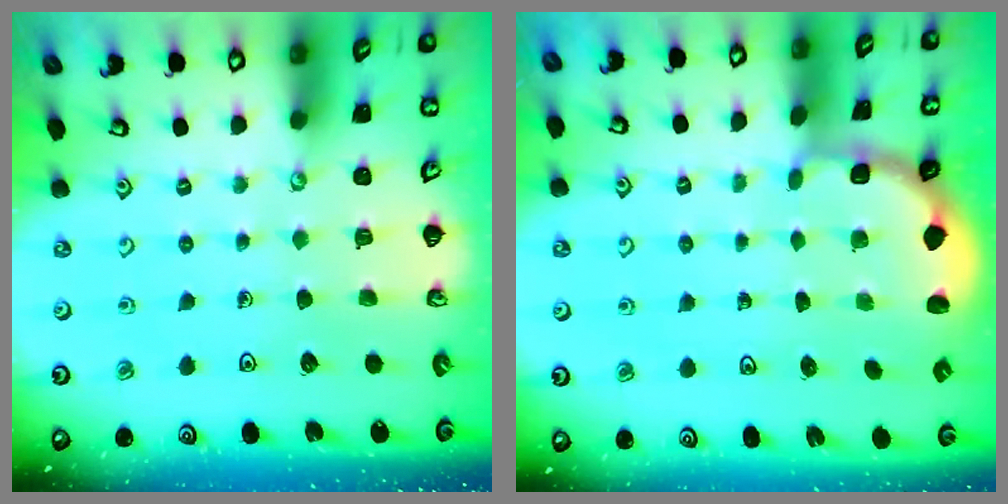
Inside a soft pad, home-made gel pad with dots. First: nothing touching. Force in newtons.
{"total": 1.9, "press": 1.8, "slide": 0.7}